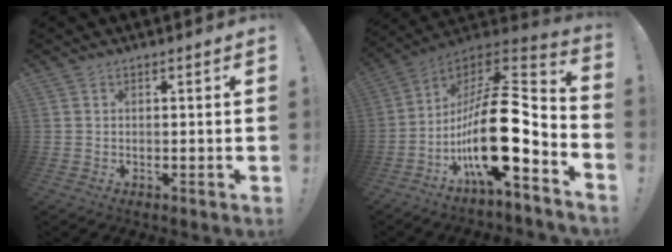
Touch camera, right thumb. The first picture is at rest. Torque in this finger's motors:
{"motor_torque": [3.13, 1.88, 0.38, -0.25, 0.29]}